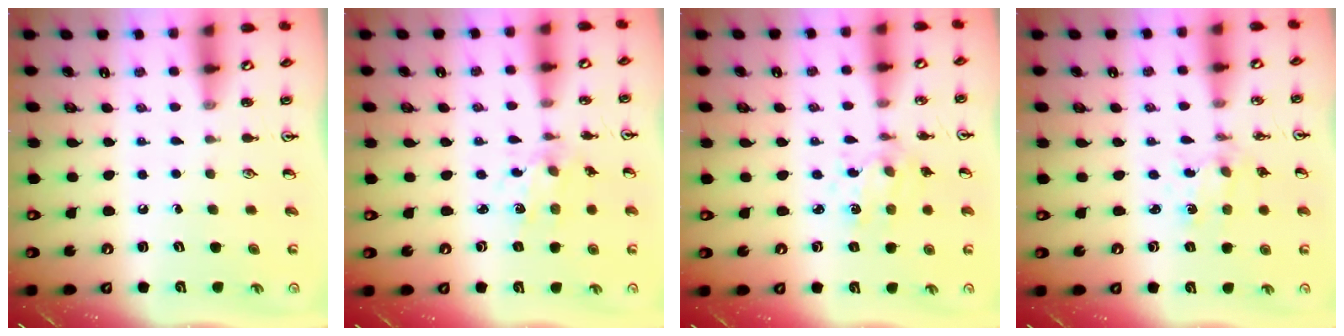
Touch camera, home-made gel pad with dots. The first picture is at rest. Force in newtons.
{"total": 2.3, "press": 2.3, "slide": 0.6}
{"total": 2.5, "press": 2.5, "slide": 0.6}
{"total": 1.8, "press": 1.8, "slide": 0.3}